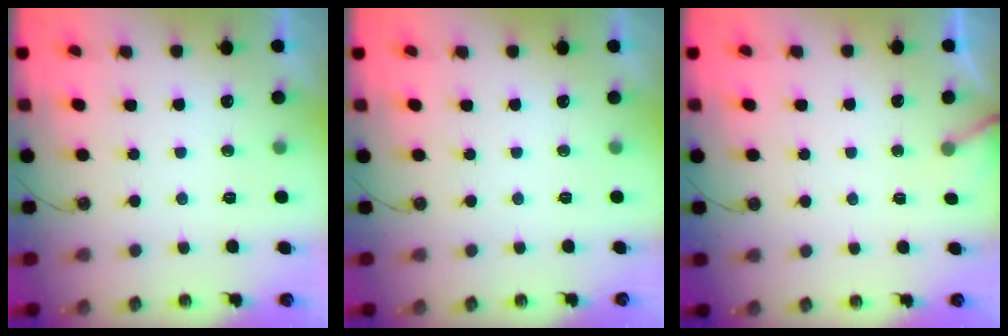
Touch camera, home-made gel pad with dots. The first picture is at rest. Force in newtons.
{"total": 0.0}
{"total": 3.3, "press": 3.3, "slide": 0.3}